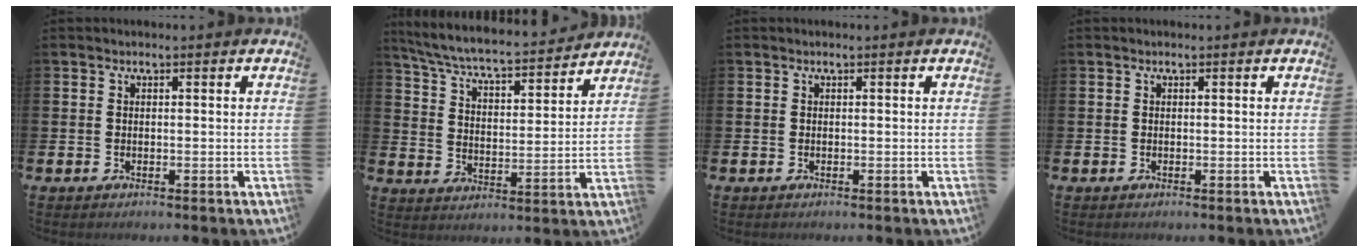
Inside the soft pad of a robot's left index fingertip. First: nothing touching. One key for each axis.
{"total": 6.7, "fx": 6.3, "fy": 0.7, "fz": 2.1, "tx": -0.073, "ty": -0.050, "tz": 0.105}
{"total": 0.0}
{"total": 0.0}